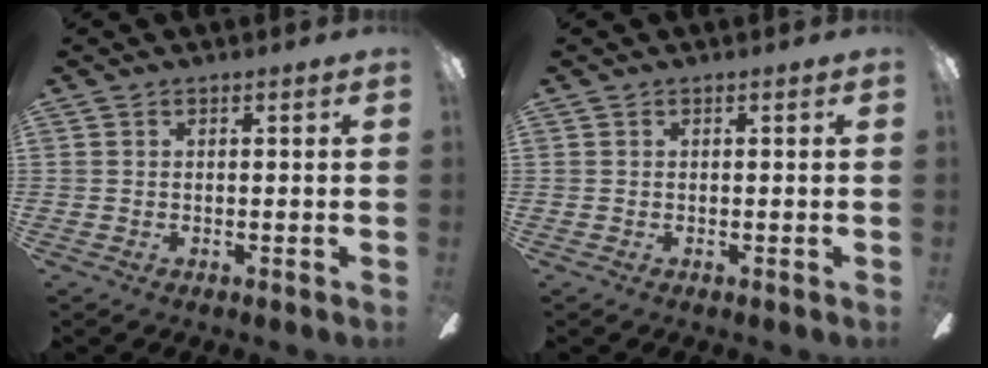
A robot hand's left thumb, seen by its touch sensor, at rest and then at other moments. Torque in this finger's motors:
{"motor_torque": [-0.15, 0.15, -0.05, 0.21, 0.00]}